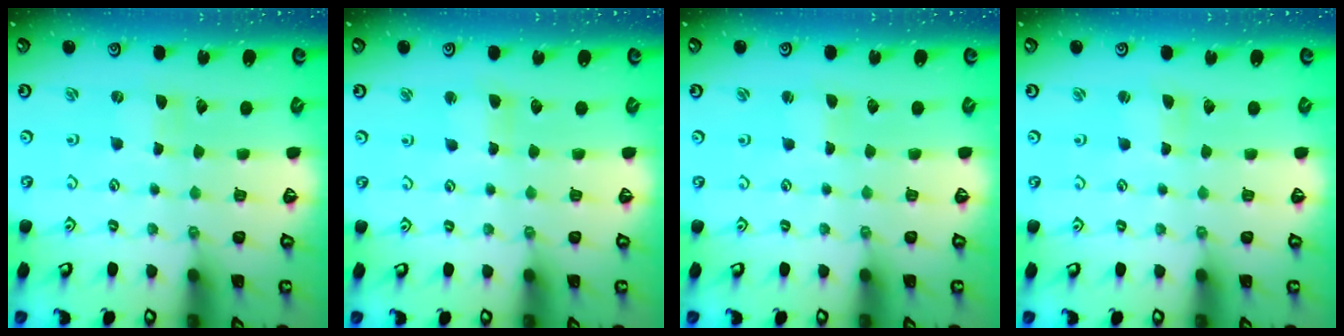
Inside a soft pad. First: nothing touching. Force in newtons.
{"total": 2.7, "press": 2.7, "slide": 0.2}
{"total": 0.5, "press": 0.5, "slide": 0.1}
{"total": 0.9, "press": 0.9, "slide": 0.2}